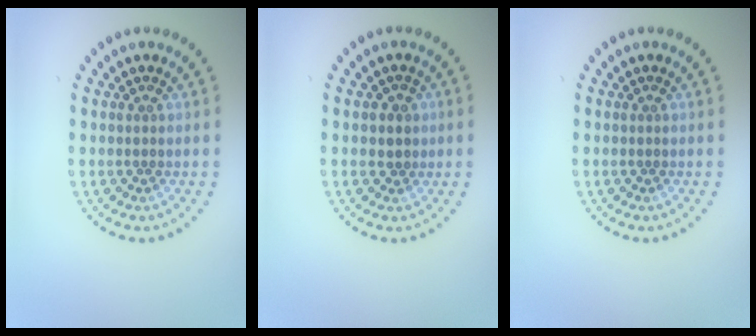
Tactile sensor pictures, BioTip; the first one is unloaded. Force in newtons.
{"total": 1.2, "press": 1.0, "slide": 0.7}
{"total": 0.0}